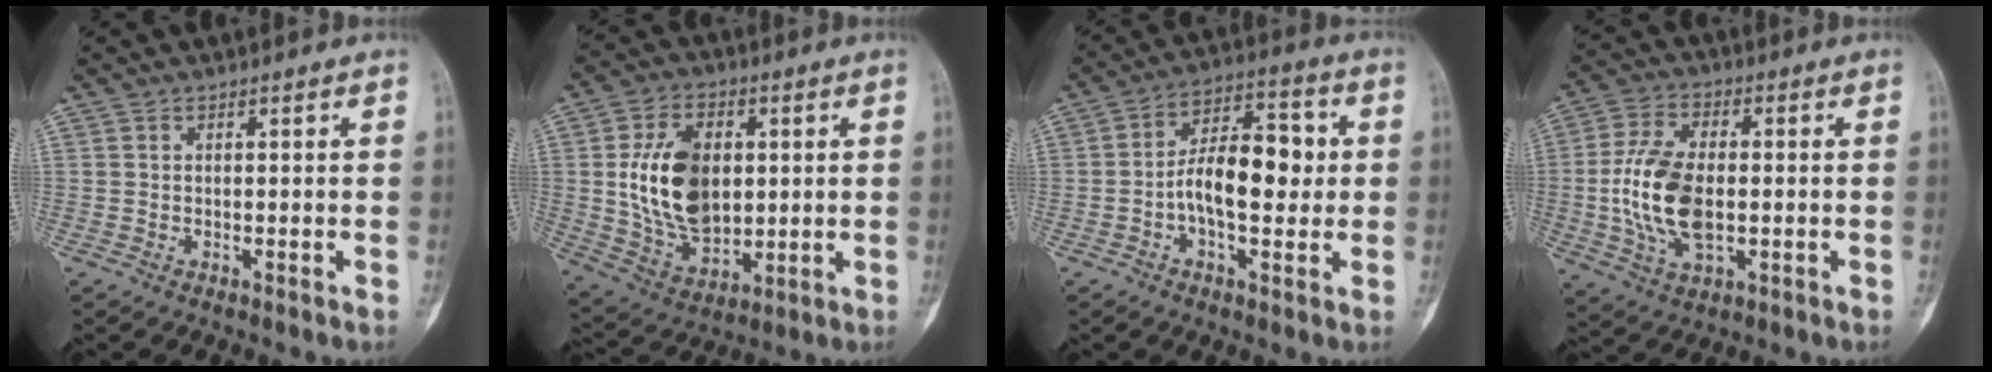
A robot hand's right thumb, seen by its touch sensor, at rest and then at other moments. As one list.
[{"total": 16.7, "force": [1.8, 11.0, 12.4], "torque": [-0.188, -0.010, 0.043]}, {"total": 12.7, "force": [-0.6, 6.5, 10.9], "torque": [-0.159, 0.030, -0.015]}, {"total": 13.7, "force": [-1.1, 7.6, 11.4], "torque": [-0.226, 0.006, -0.019]}]